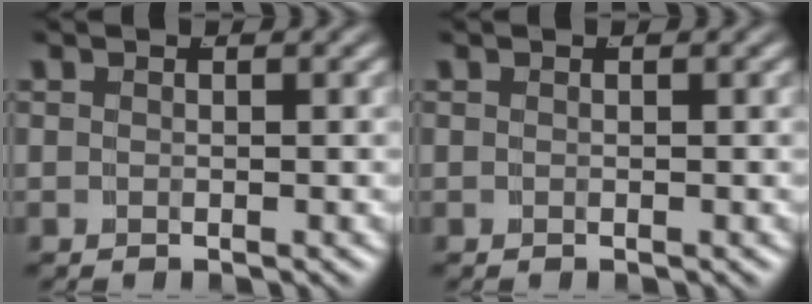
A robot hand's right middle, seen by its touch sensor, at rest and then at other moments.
{"total": 0.0}